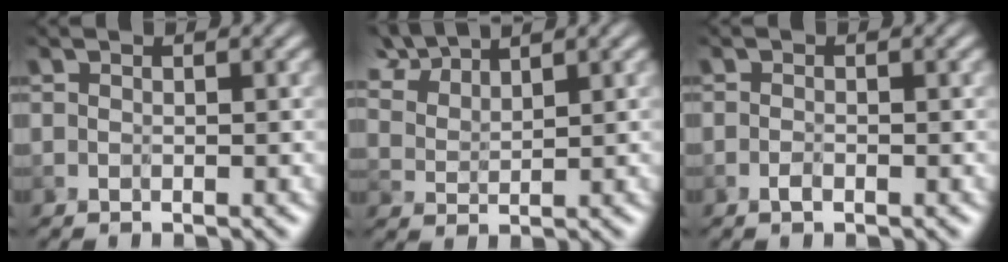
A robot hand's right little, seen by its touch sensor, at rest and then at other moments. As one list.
[{"total": 5.2, "force": [4.2, 2.0, 2.3], "torque": [-0.060, 0.011, 0.085]}, {"total": 0.8, "force": [-0.4, 0.3, 0.6], "torque": [-0.012, -0.001, -0.009]}]